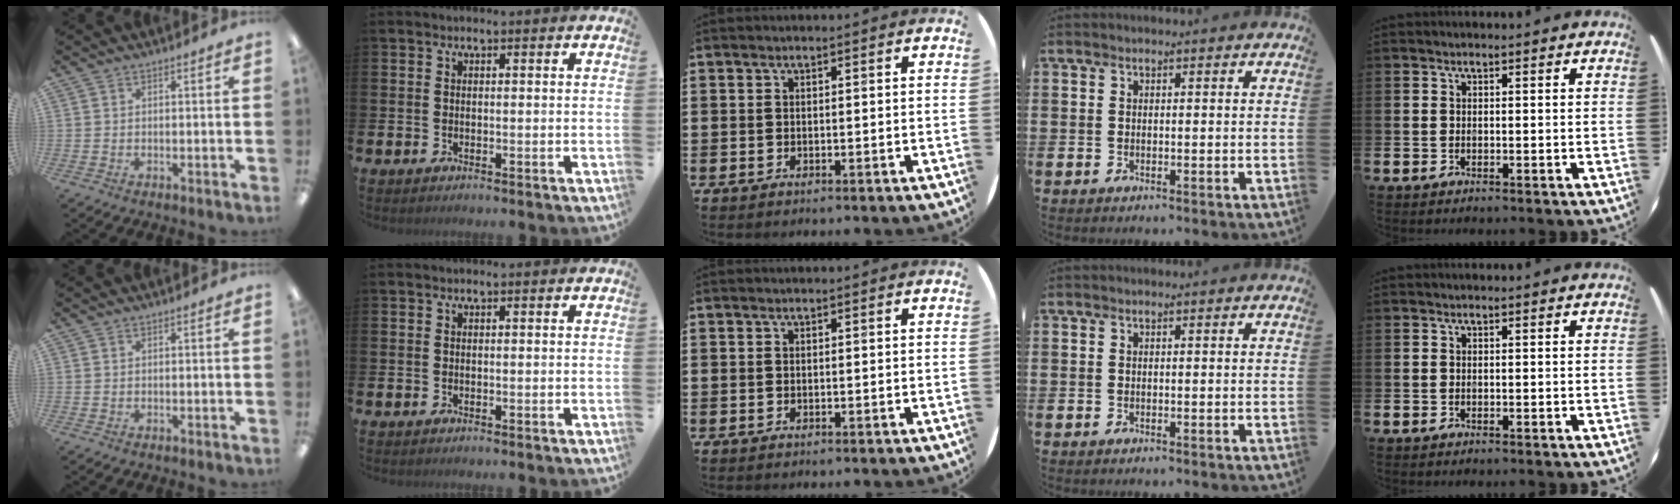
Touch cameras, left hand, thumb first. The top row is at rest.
{}